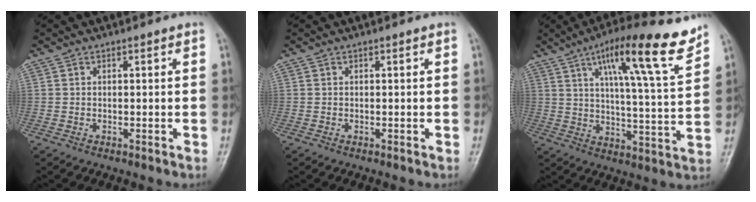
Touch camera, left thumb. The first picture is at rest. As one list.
[{"total": 0.0}, {"total": 17.7, "force": [11.0, 2.3, 13.6], "torque": [-0.193, -0.046, 0.169]}]